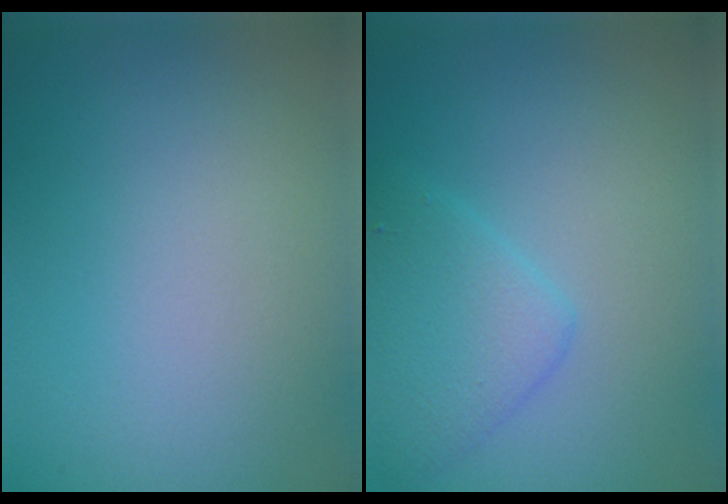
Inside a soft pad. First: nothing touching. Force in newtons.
{"total": 3.3, "press": 3.3, "slide": 0.1}